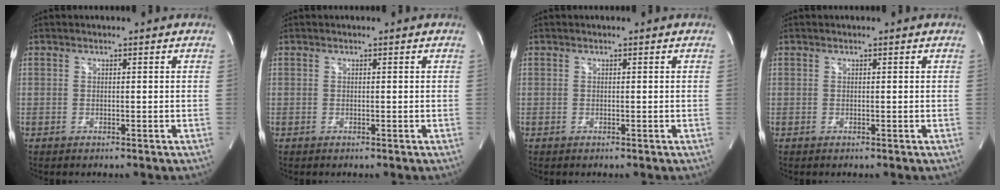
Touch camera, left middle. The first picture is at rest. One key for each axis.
{"total": 0.0}
{"total": 0.0}
{"total": 0.0}